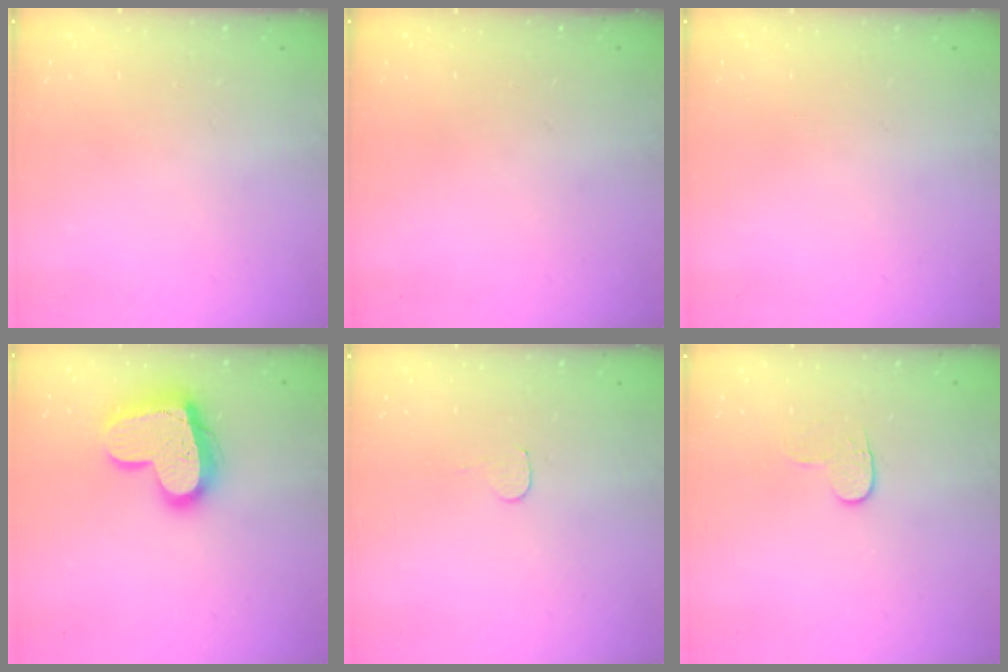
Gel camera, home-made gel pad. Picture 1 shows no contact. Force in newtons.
{"total": 0.0}
{"total": 0.0}
{"total": 18.2, "press": 18.2, "slide": 1.6}
{"total": 3.5, "press": 3.5, "slide": 0.3}
{"total": 4.2, "press": 4.2, "slide": 0.5}